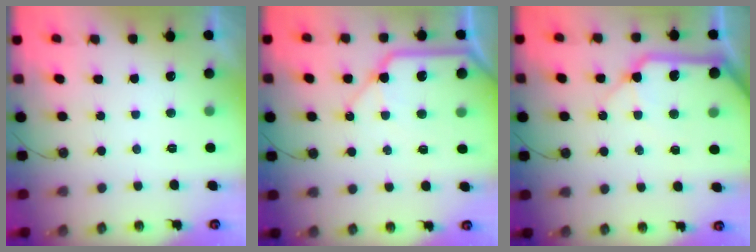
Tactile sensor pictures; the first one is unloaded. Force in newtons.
{"total": 11.6, "press": 11.6, "slide": 1.3}
{"total": 15.8, "press": 15.6, "slide": 2.3}